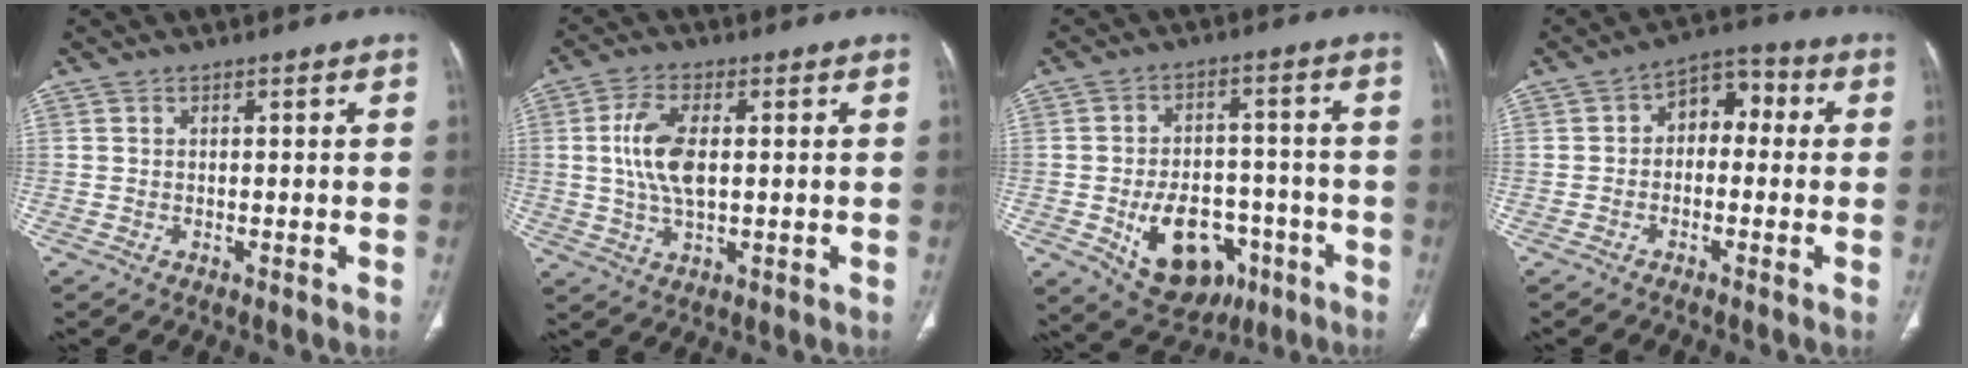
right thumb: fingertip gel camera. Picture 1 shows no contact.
{"total": 8.9, "force": [0.9, 4.3, 7.7], "torque": [-0.165, 0.001, 0.019]}
{"total": 15.5, "force": [-6.0, 10.2, 10.1], "torque": [-0.118, 0.028, -0.075]}
{"total": 7.2, "force": [0.1, 5.0, 5.2], "torque": [-0.047, 0.034, -0.014]}